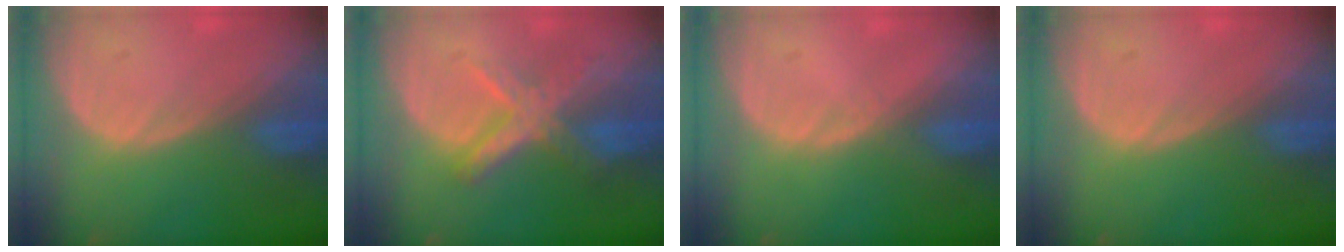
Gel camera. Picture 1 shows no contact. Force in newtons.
{"total": 7.2, "press": 6.1, "slide": 3.7}
{"total": 0.7, "press": 0.5, "slide": 0.4}
{"total": 0.0}